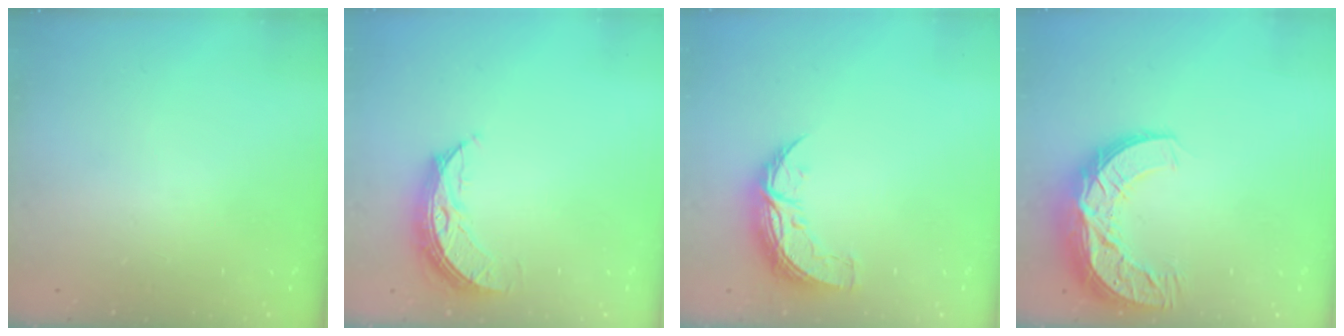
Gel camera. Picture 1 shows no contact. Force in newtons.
{"total": 9.3, "press": 9.3, "slide": 0.0}
{"total": 8.4, "press": 8.4, "slide": 0.3}
{"total": 13.5, "press": 13.5, "slide": 0.8}